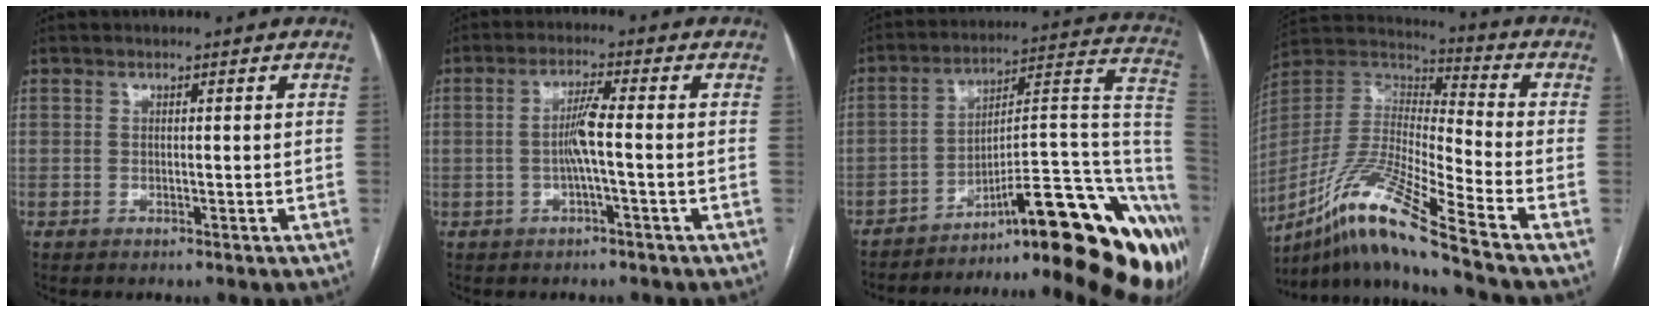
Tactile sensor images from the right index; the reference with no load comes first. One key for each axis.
{"total": 4.2, "fx": -0.8, "fy": -0.3, "fz": 4.1, "tx": -0.083, "ty": 0.007, "tz": -0.014}
{"total": 28.6, "fx": -17.4, "fy": 5.9, "fz": 22.0, "tx": -0.180, "ty": 0.030, "tz": -0.234}
{"total": 17.2, "fx": -11.7, "fy": -0.7, "fz": 12.5, "tx": -0.268, "ty": -0.011, "tz": -0.216}